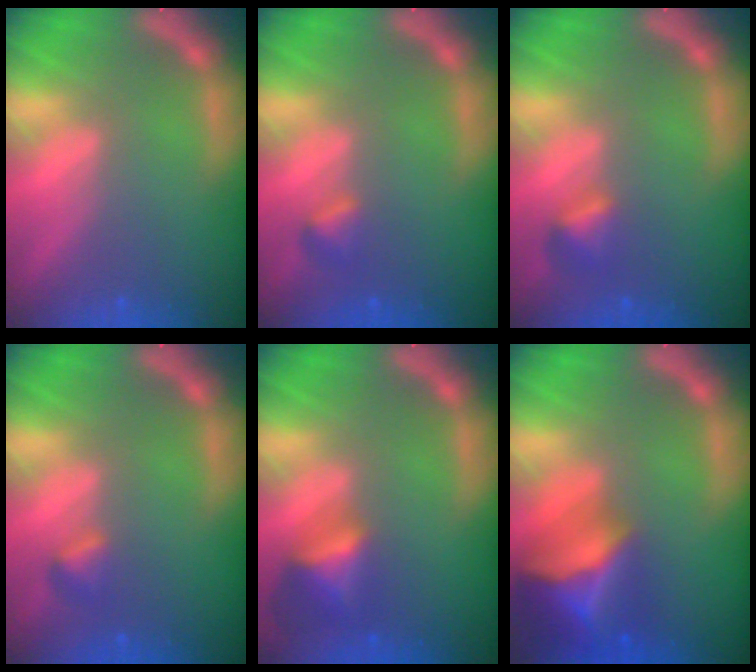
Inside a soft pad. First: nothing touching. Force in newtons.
{"total": 1.4}
{"total": 1.9}
{"total": 1.4}
{"total": 4.0}
{"total": 10.0}